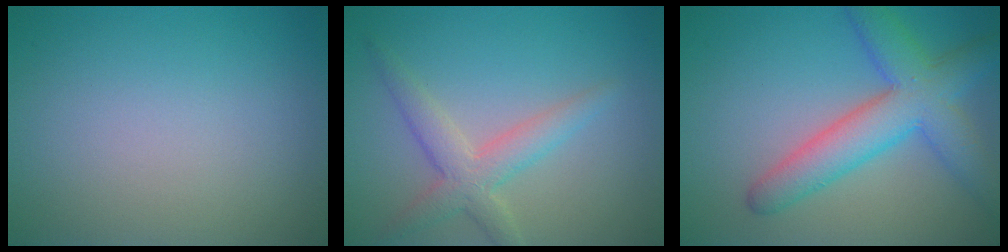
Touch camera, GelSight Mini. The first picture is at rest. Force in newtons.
{"total": 3.4, "press": 3.4, "slide": 0.1}
{"total": 6.6, "press": 6.6, "slide": 0.4}